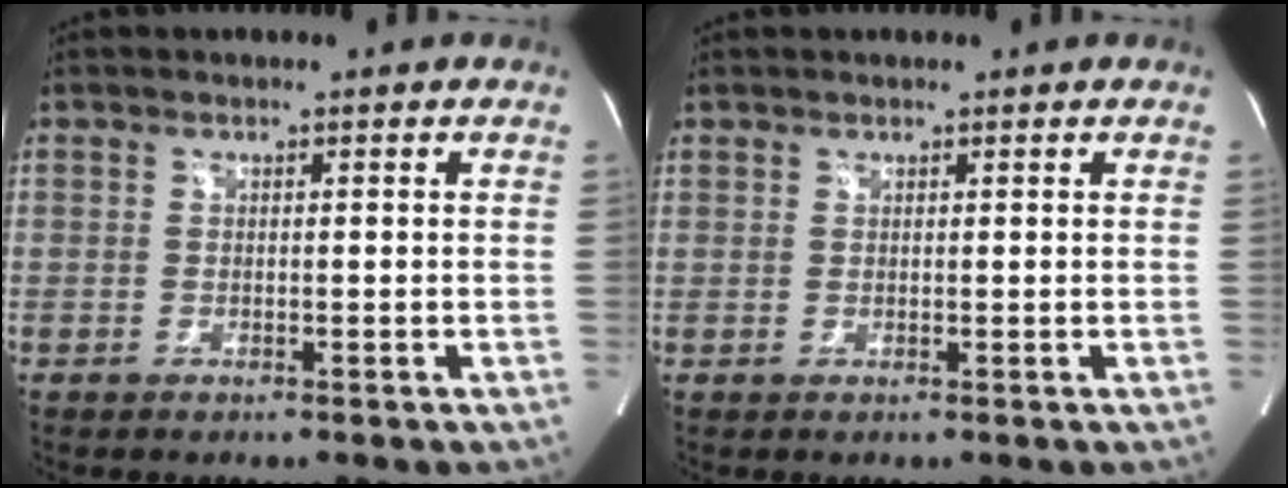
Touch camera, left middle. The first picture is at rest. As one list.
[{"total": 0.8, "force": [0.5, 0.6, 0.0], "torque": [0.003, 0.004, 0.008]}]